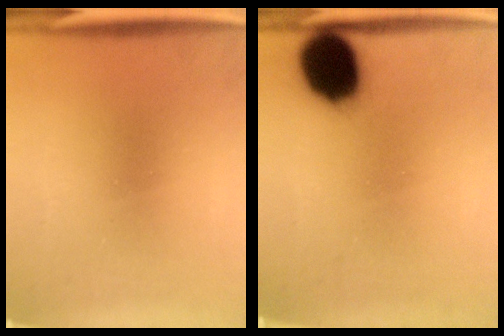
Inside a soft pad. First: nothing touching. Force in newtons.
{"total": 9.5}